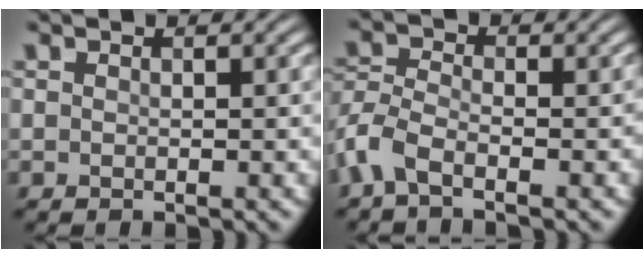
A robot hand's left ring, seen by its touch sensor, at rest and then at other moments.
{"total": 5.3, "force": [-4.1, 2.0, 2.7], "torque": [-0.068, 0.000, -0.096]}